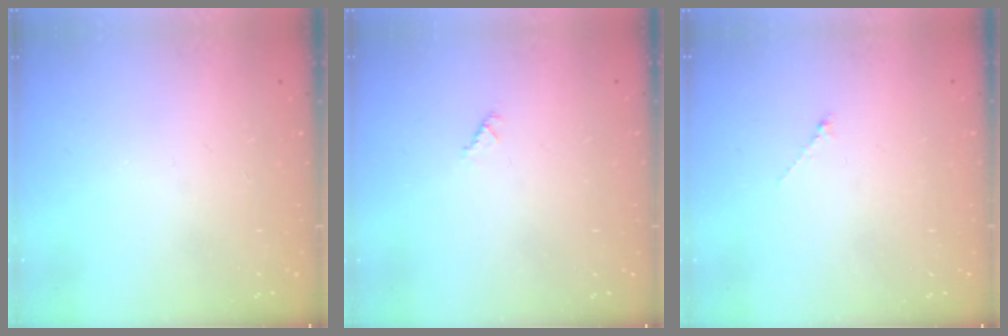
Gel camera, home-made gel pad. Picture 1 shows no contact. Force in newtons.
{"total": 0.6, "press": 0.6, "slide": 0.2}
{"total": 0.6, "press": 0.5, "slide": 0.3}